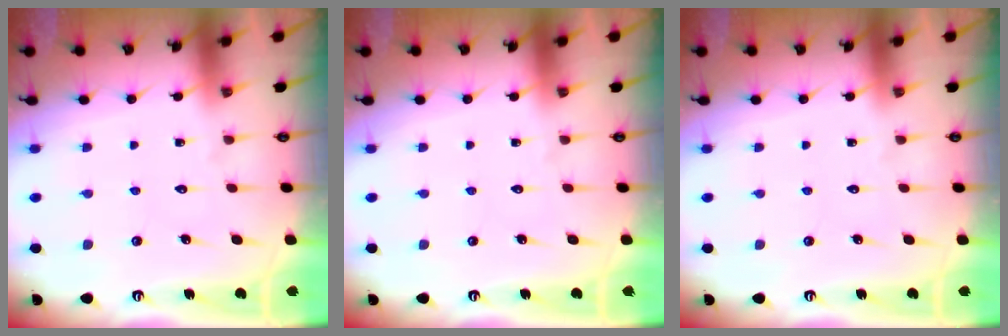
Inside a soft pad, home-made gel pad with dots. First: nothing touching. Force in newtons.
{"total": 0.0}
{"total": 0.0}